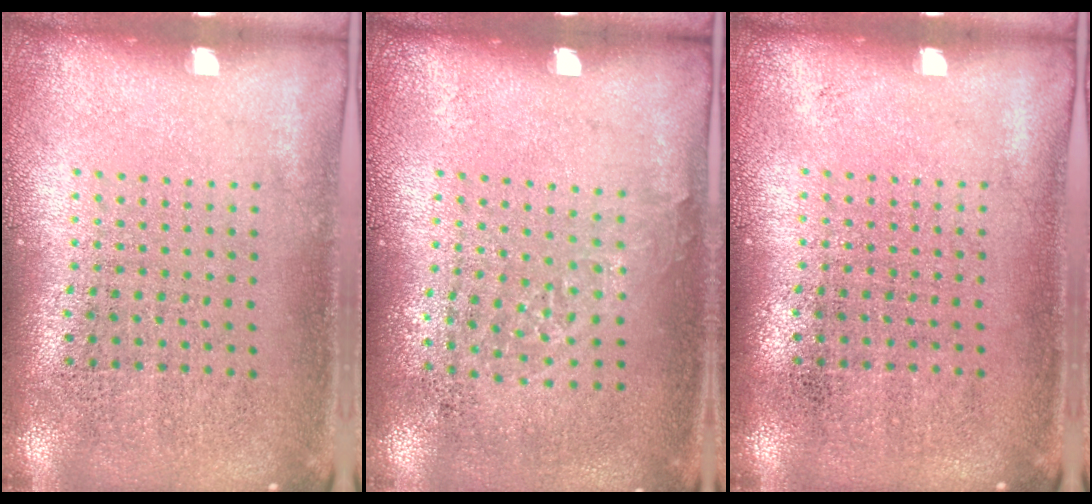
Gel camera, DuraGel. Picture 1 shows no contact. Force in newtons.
{"total": 0.9, "press": 0.7, "slide": 0.5}
{"total": 0.0}